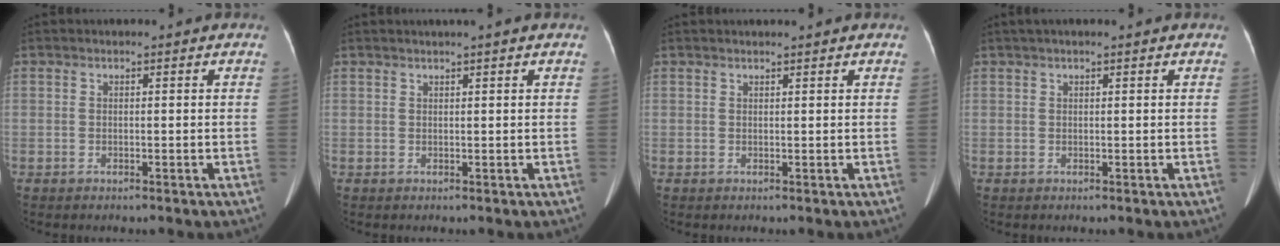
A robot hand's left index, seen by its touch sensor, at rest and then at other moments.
{"total": 0.9, "force": [0.6, -0.2, 0.6], "torque": [-0.012, 0.005, 0.017]}
{"total": 1.0, "force": [0.9, 0.0, 0.4], "torque": [-0.005, 0.009, 0.018]}
{"total": 2.2, "force": [1.6, 0.1, 1.5], "torque": [-0.021, 0.029, 0.025]}